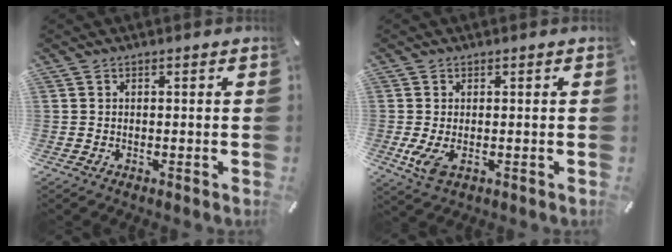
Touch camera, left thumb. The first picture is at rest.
{"total": 4.1, "force": [-0.7, 2.0, 3.5], "torque": [-0.077, -0.009, -0.016]}